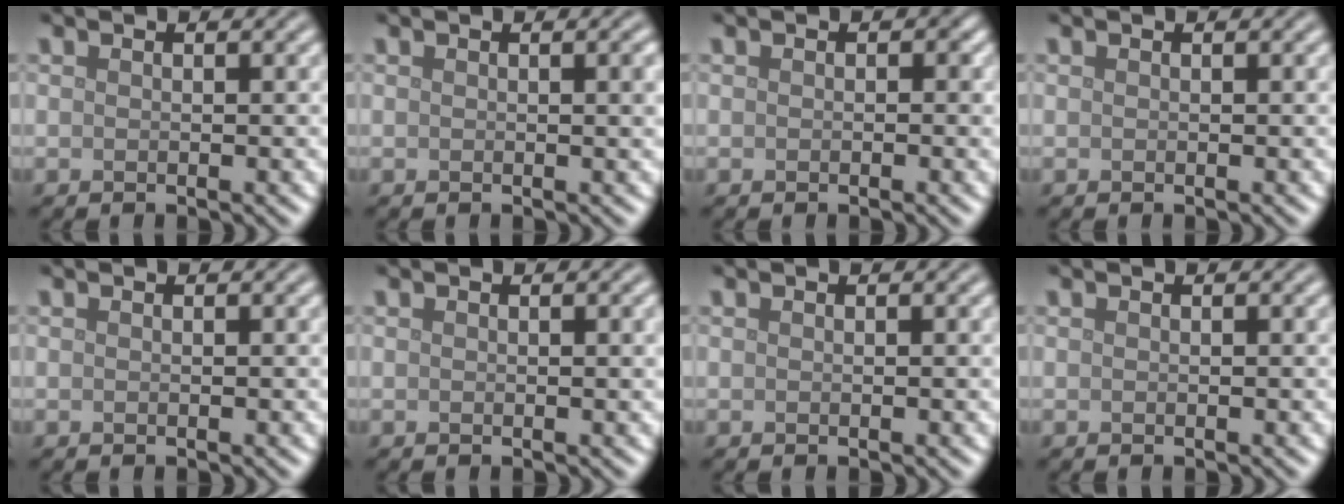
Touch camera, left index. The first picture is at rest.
{"total": 1.1, "force": [0.2, 0.2, 1.1], "torque": [-0.013, 0.002, 0.001]}
{"total": 0.7, "force": [0.0, 0.6, 0.4], "torque": [-0.003, -0.003, -0.002]}
{"total": 0.0}
{"total": 0.0}
{"total": 0.7, "force": [0.1, 0.1, 0.7], "torque": [-0.008, 0.003, 0.002]}
{"total": 0.0}
{"total": 0.0}